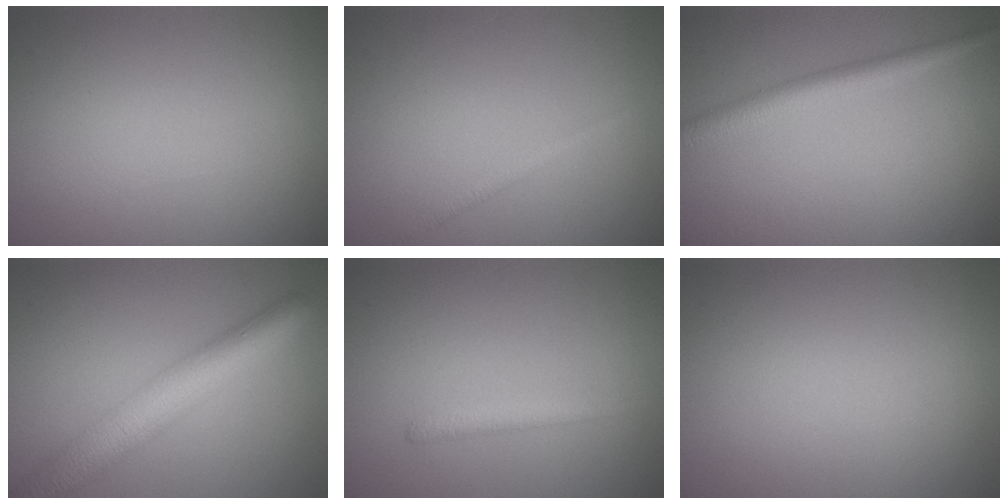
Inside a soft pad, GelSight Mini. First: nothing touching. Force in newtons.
{"total": 0.9, "press": 0.9, "slide": 0.0}
{"total": 2.8, "press": 2.8, "slide": 0.2}
{"total": 6.6, "press": 6.6, "slide": 0.1}
{"total": 1.3, "press": 1.3, "slide": 0.0}
{"total": 0.0}